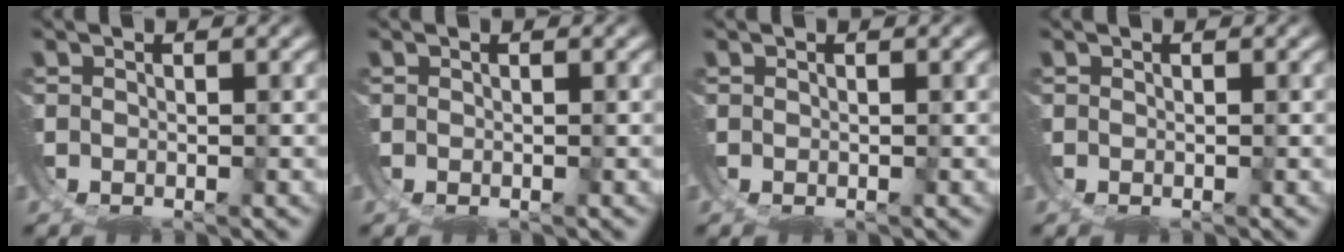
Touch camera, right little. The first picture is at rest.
{"total": 0.0}
{"total": 0.0}
{"total": 0.0}